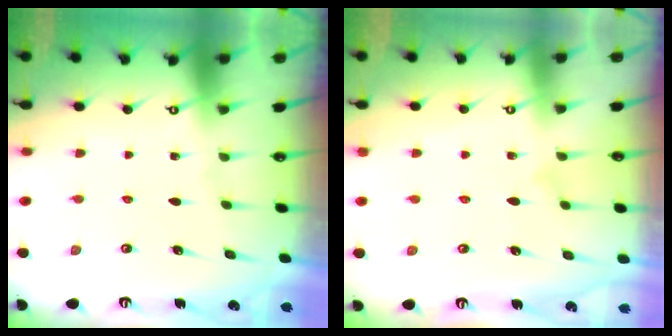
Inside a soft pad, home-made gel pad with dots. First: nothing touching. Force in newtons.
{"total": 5.8, "press": 5.8, "slide": 0.3}